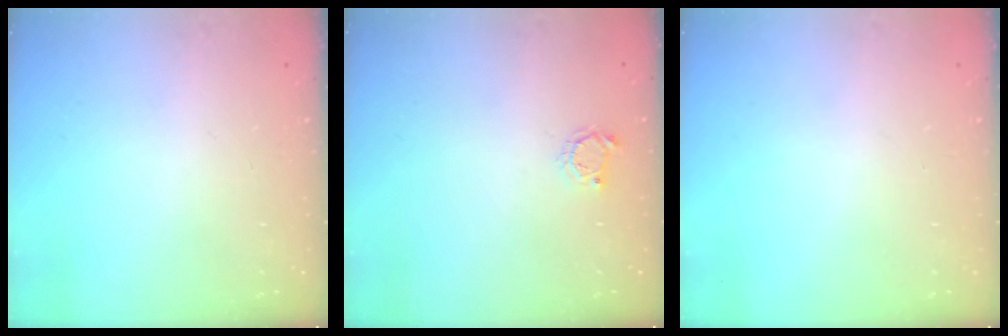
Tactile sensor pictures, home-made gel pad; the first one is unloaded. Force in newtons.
{"total": 3.6, "press": 3.5, "slide": 0.4}
{"total": 0.0}